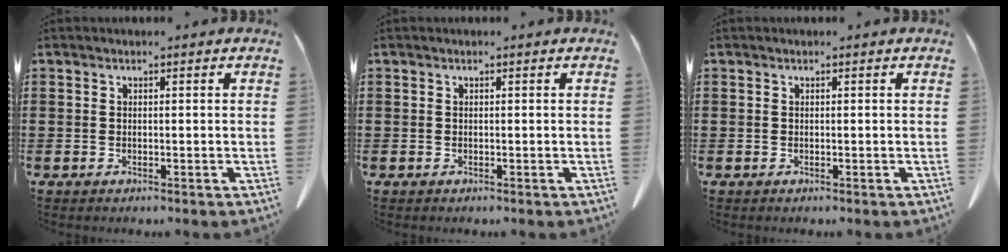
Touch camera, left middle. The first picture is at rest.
{"total": 0.0}
{"total": 0.0}